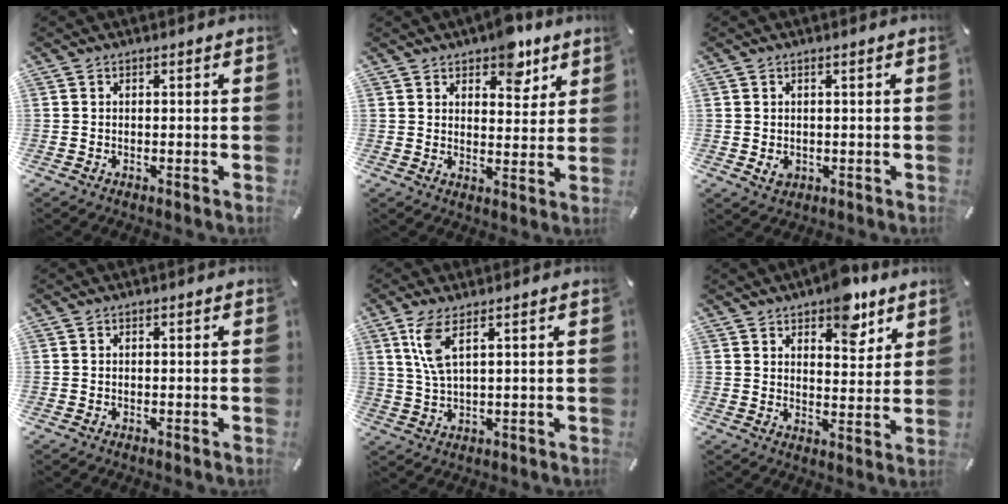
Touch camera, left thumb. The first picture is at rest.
{"total": 7.9, "force": [5.6, 4.5, 3.3], "torque": [-0.020, -0.034, 0.091]}
{"total": 1.9, "force": [0.1, 1.7, 0.9], "torque": [-0.008, 0.000, 0.000]}
{"total": 0.0}
{"total": 6.5, "force": [3.0, 1.8, 5.5], "torque": [-0.124, -0.001, 0.049]}
{"total": 9.1, "force": [6.5, 4.6, 4.3], "torque": [-0.041, -0.037, 0.109]}